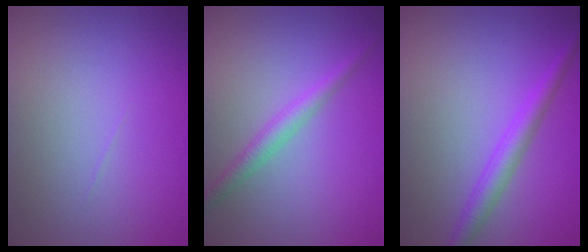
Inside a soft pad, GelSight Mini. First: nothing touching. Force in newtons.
{"total": 2.1, "press": 2.1, "slide": 0.0}
{"total": 2.6, "press": 2.6, "slide": 0.0}